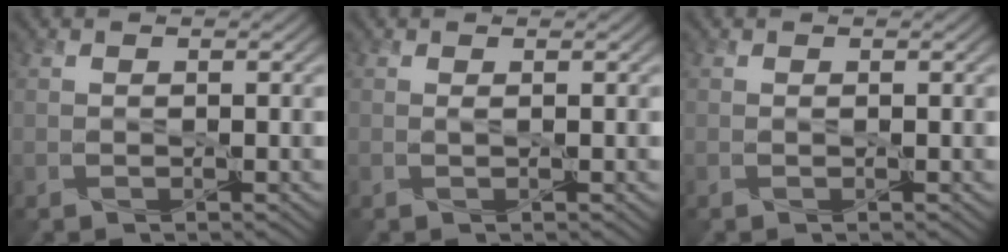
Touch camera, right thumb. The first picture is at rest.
{"total": 0.5, "force": [-0.1, -0.2, 0.4], "torque": [-0.011, 0.002, -0.003]}
{"total": 0.0}